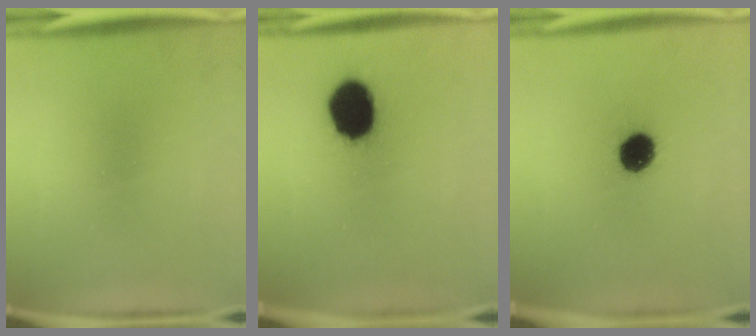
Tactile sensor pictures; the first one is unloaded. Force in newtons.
{"total": 15.8}
{"total": 8.1}